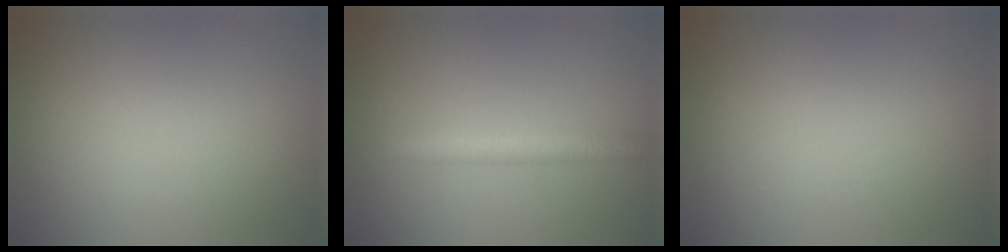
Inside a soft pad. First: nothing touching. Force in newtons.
{"total": 2.9, "press": 2.9, "slide": 0.1}
{"total": 0.0}